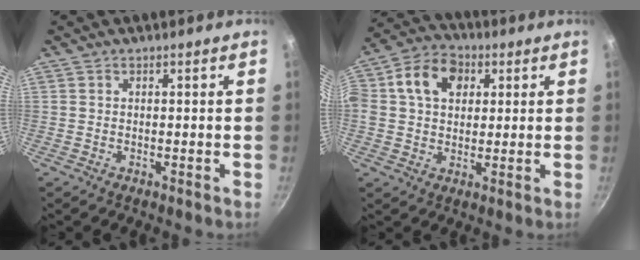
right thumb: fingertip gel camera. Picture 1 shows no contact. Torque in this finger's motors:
{"motor_torque": [0.77, 4.23, 1.07, -0.58, 0.29]}